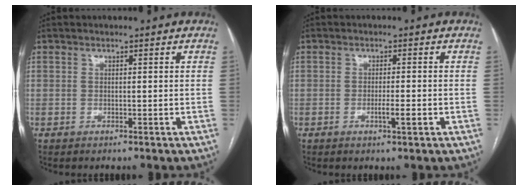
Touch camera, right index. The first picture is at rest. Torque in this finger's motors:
{"motor_torque": [0.26, -0.08, 0.23, 0.03]}